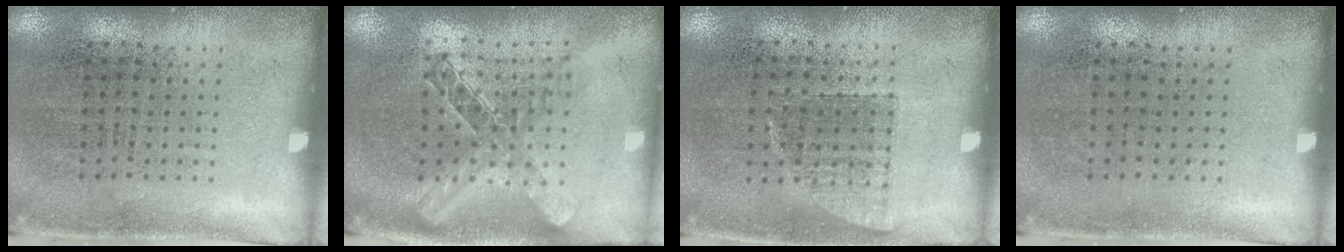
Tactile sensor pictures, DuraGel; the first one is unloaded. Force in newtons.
{"total": 2.0, "press": 1.7, "slide": 1.0}
{"total": 0.7, "press": 0.7, "slide": 0.2}
{"total": 0.0}